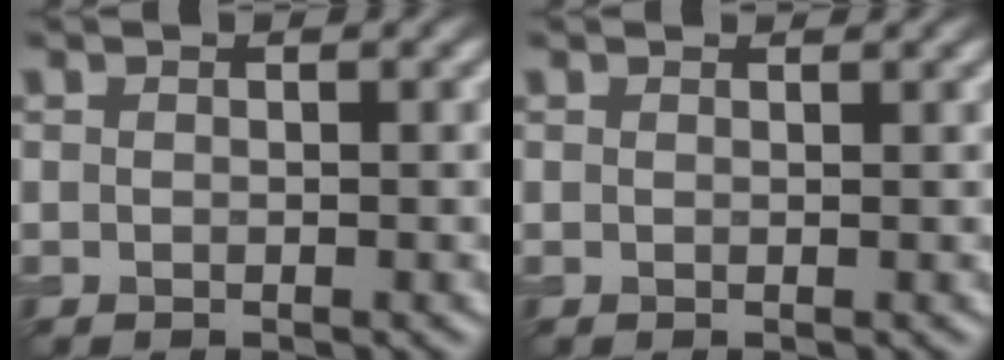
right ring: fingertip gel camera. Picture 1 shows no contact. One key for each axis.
{"total": 1.0, "fx": 0.9, "fy": 0.1, "fz": 0.2, "tx": -0.007, "ty": -0.005, "tz": 0.008}